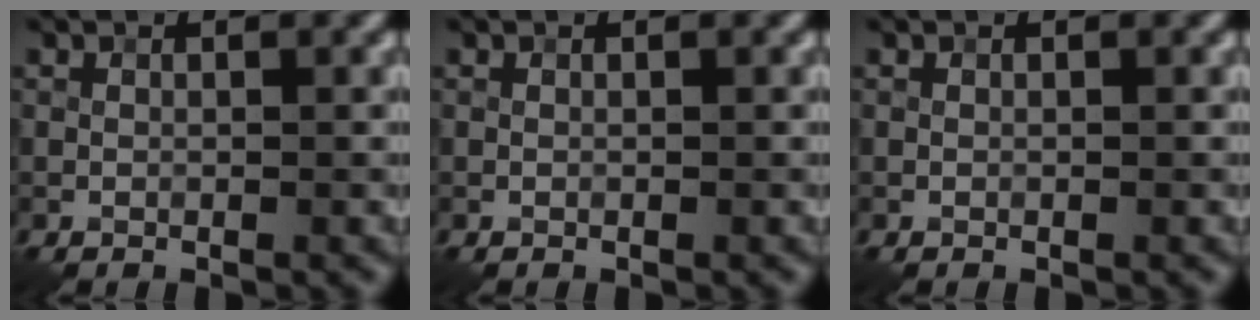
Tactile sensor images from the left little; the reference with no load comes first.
{"total": 0.0}
{"total": 0.0}